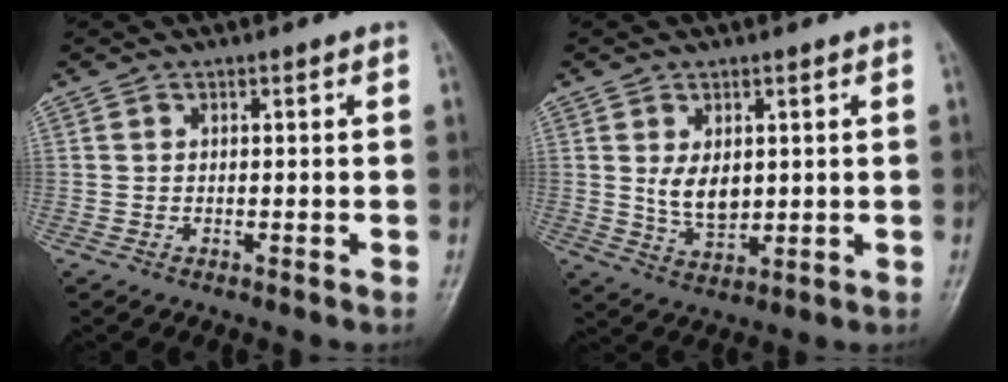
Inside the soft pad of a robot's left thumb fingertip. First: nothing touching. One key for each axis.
{"total": 5.9, "fx": 1.2, "fy": 3.7, "fz": 4.5, "tx": -0.061, "ty": -0.016, "tz": 0.031}